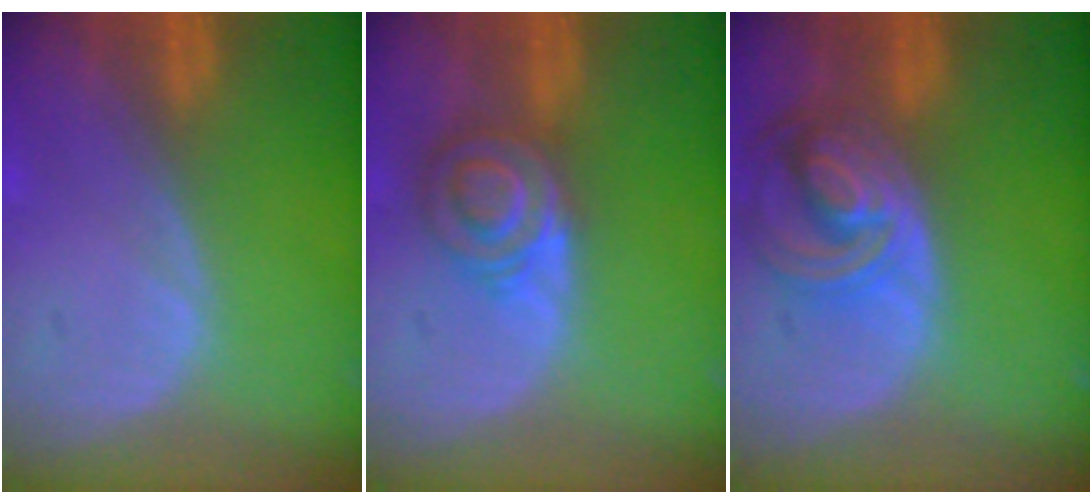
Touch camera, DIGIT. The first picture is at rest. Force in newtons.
{"total": 5.7, "press": 5.6, "slide": 1.0}
{"total": 8.2, "press": 7.1, "slide": 4.1}